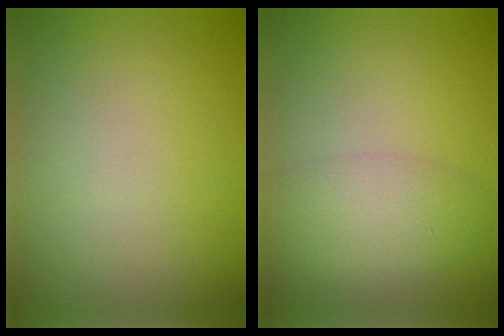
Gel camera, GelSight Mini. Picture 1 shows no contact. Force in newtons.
{"total": 3.6, "press": 3.6, "slide": 0.1}